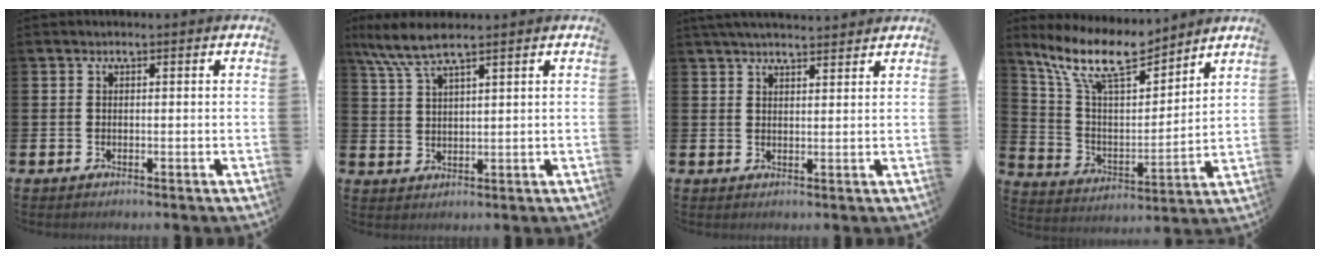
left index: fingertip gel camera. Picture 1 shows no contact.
{"total": 6.6, "force": [5.3, 0.9, 3.7], "torque": [-0.090, -0.009, 0.097]}
{"total": 3.5, "force": [3.4, 0.2, 0.8], "torque": [-0.019, -0.012, 0.062]}
{"total": 12.4, "force": [10.5, 3.2, 5.9], "torque": [-0.150, -0.052, 0.187]}